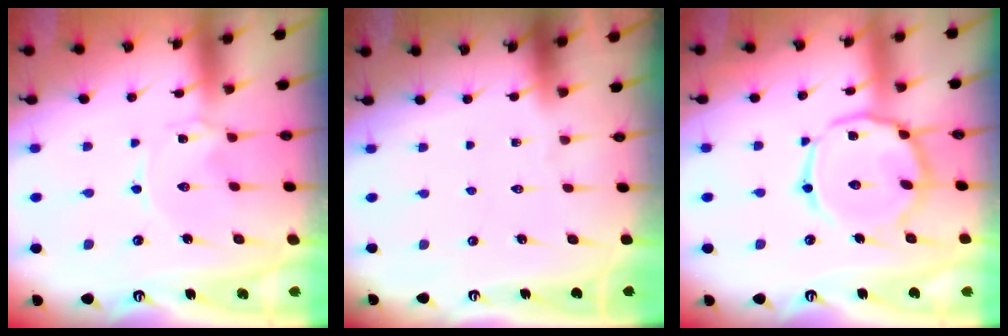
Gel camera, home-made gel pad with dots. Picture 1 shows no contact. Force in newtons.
{"total": 0.0}
{"total": 15.3, "press": 15.3, "slide": 1.0}